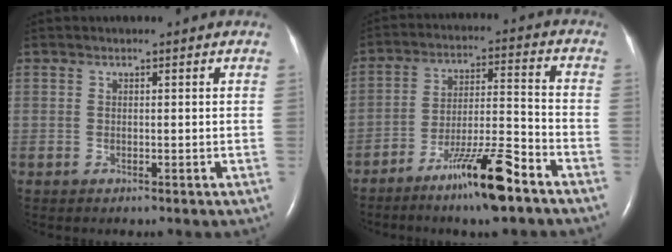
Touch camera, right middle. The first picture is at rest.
{"total": 11.4, "force": [-7.7, 0.6, 8.3], "torque": [-0.146, -0.012, -0.138]}